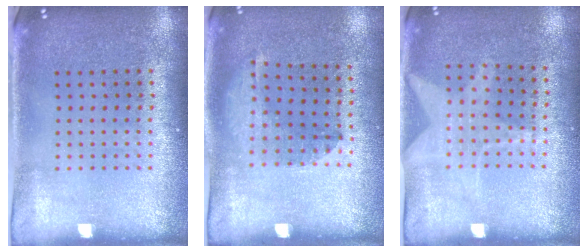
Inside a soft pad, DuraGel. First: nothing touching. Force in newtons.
{"total": 1.3, "press": 1.0, "slide": 0.8}
{"total": 1.2, "press": 1.1, "slide": 0.3}